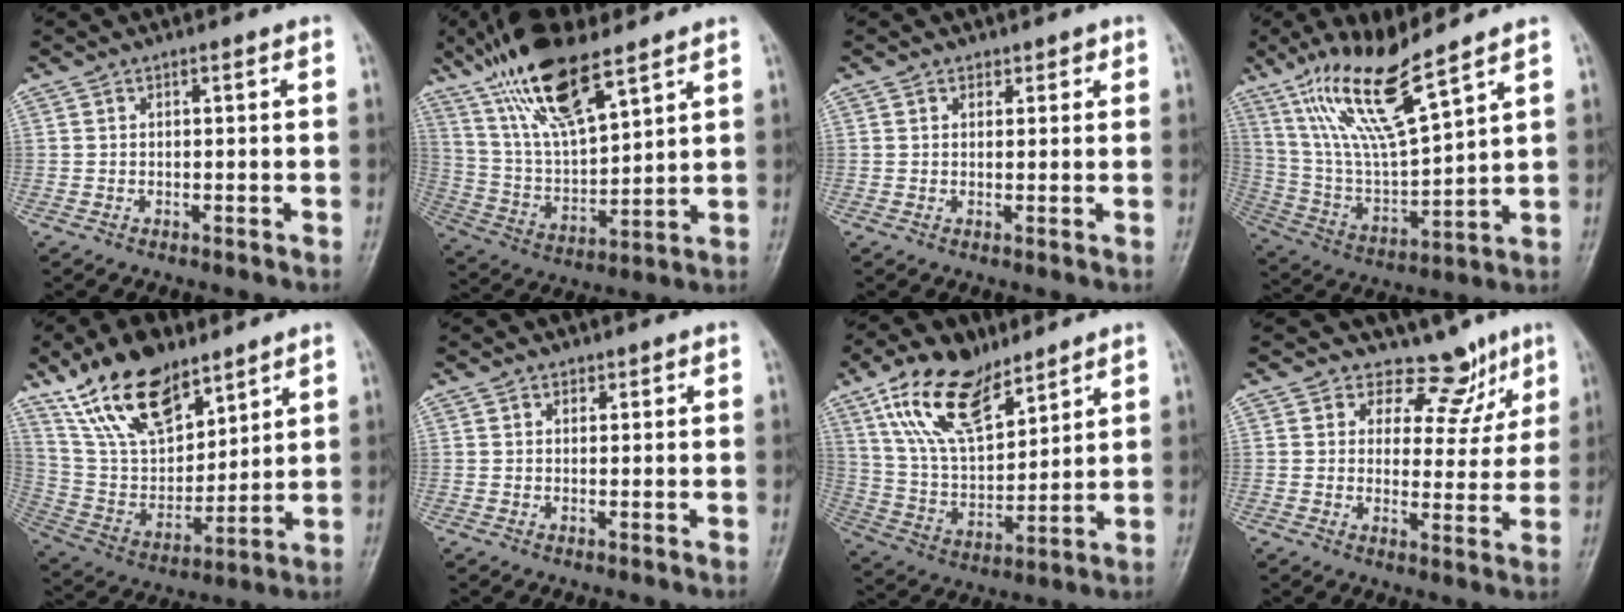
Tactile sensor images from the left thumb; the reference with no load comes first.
{"total": 17.7, "force": [11.7, 5.6, 12.1], "torque": [-0.211, -0.044, 0.232]}
{"total": 1.7, "force": [1.1, 1.3, 0.2], "torque": [0.017, -0.005, 0.011]}
{"total": 16.5, "force": [11.2, 2.7, 11.8], "torque": [-0.219, -0.057, 0.231]}
{"total": 19.0, "force": [12.6, 9.1, 10.9], "torque": [-0.156, -0.052, 0.245]}
{"total": 1.1, "force": [0.7, 0.8, 0.1], "torque": [0.013, -0.004, 0.007]}
{"total": 16.7, "force": [10.4, 7.9, 10.3], "torque": [-0.162, -0.038, 0.206]}
{"total": 8.8, "force": [6.7, 5.4, 1.7], "torque": [0.015, -0.044, 0.085]}